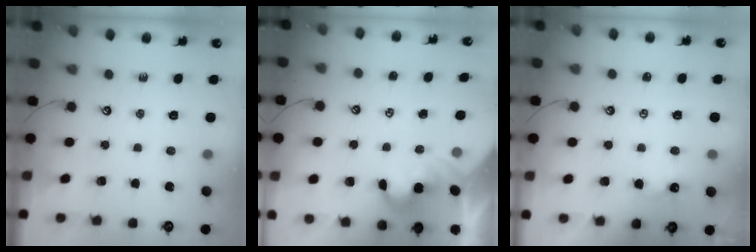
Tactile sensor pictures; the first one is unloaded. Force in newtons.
{"total": 1.9, "press": 1.9, "slide": 0.5}
{"total": 1.0, "press": 0.9, "slide": 0.4}